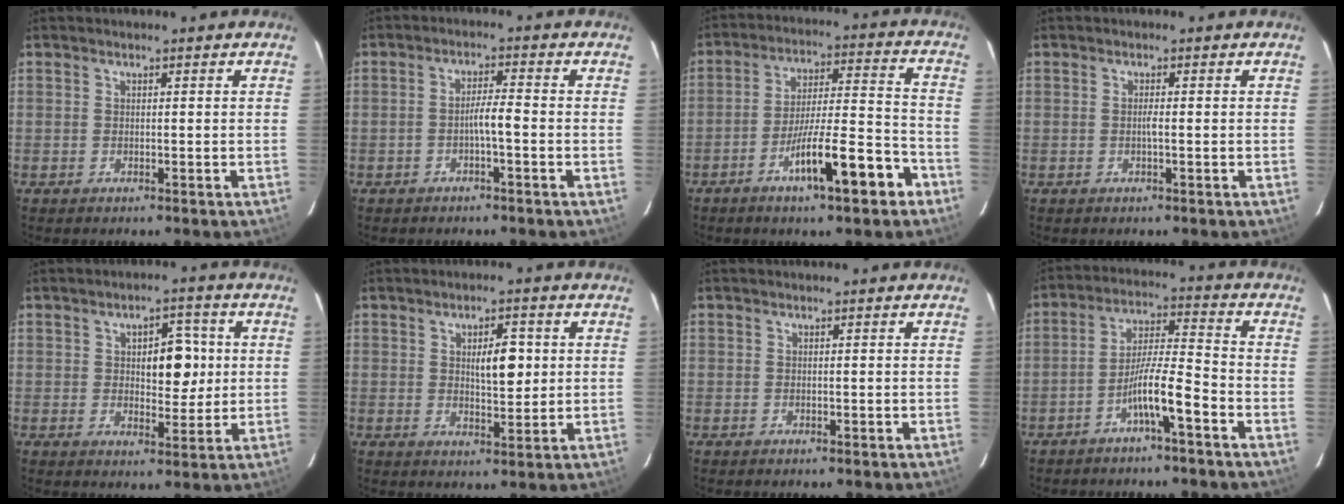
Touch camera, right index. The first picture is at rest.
{"total": 3.3, "force": [-1.1, 0.2, 3.1], "torque": [-0.050, 0.008, -0.021]}
{"total": 13.4, "force": [-7.2, 1.6, 11.2], "torque": [-0.182, 0.004, -0.116]}
{"total": 1.1, "force": [-0.2, 0.0, 1.1], "torque": [-0.022, 0.000, -0.004]}
{"total": 7.1, "force": [1.0, 3.5, 6.1], "torque": [-0.082, 0.013, 0.021]}
{"total": 5.7, "force": [1.0, 2.0, 5.2], "torque": [-0.081, 0.003, 0.020]}
{"total": 0.0}
{"total": 7.9, "force": [-4.2, 0.1, 6.7], "torque": [-0.127, 0.016, -0.076]}